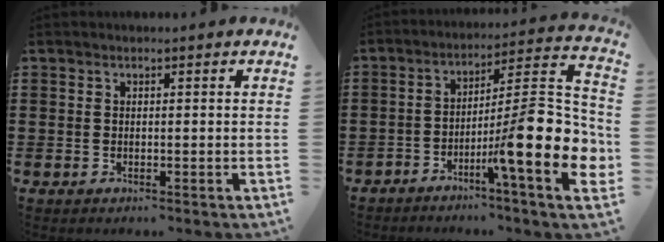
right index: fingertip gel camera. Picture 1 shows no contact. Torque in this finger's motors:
{"motor_torque": [2.14, 0.00, 1.05, 0.21]}